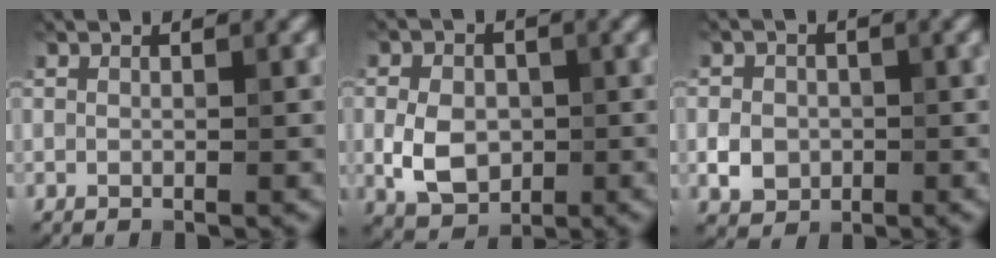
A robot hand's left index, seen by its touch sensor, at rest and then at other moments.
{"total": 4.9, "force": [-0.6, 3.7, 3.2], "torque": [-0.064, -0.006, -0.012]}
{"total": 2.7, "force": [-0.5, 2.3, 1.2], "torque": [-0.019, -0.002, -0.012]}